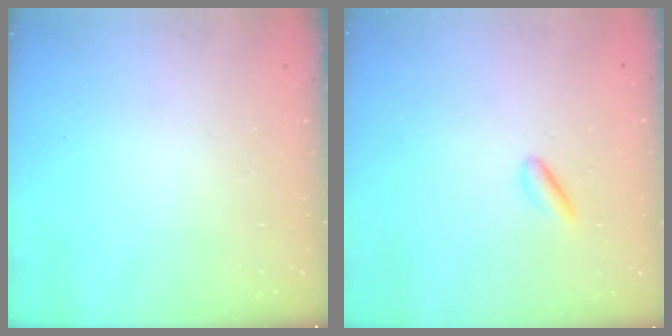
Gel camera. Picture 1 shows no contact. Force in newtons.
{"total": 2.1, "press": 2.0, "slide": 0.7}